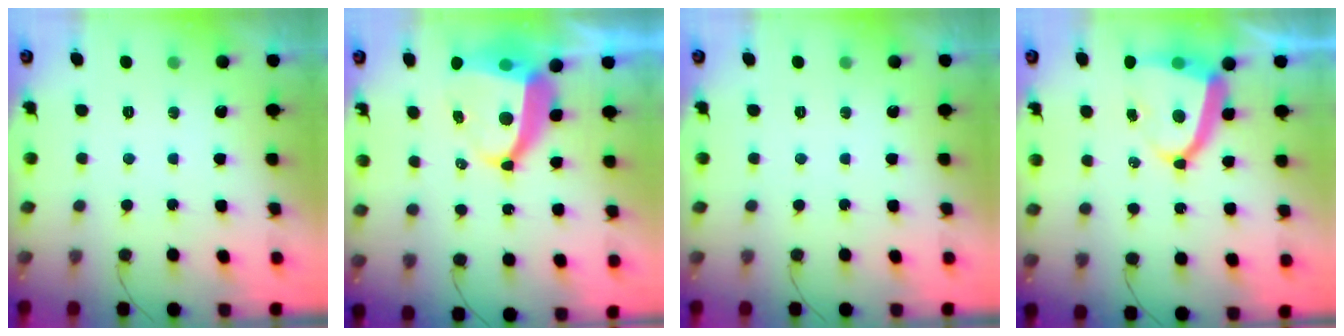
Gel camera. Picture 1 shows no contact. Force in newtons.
{"total": 10.2, "press": 10.1, "slide": 1.2}
{"total": 0.0}
{"total": 10.7, "press": 10.6, "slide": 1.3}